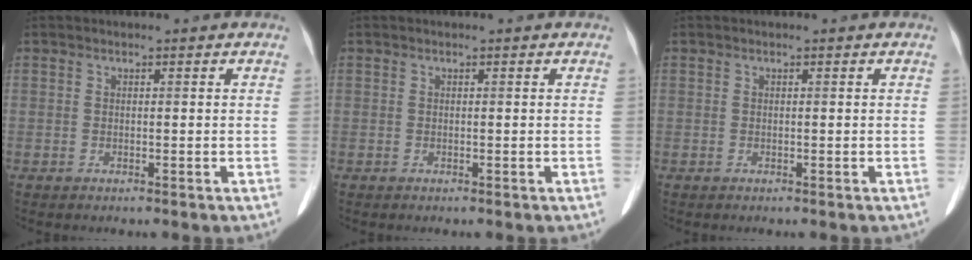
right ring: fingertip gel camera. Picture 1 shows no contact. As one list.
[{"total": 0.0}, {"total": 0.0}]